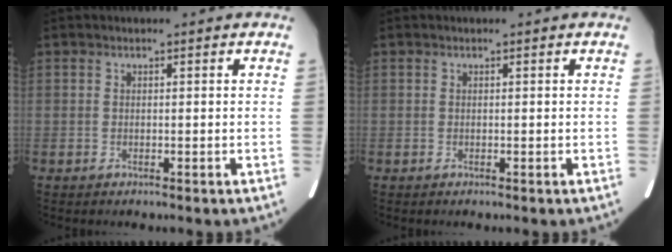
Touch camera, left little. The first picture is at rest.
{"total": 0.0}